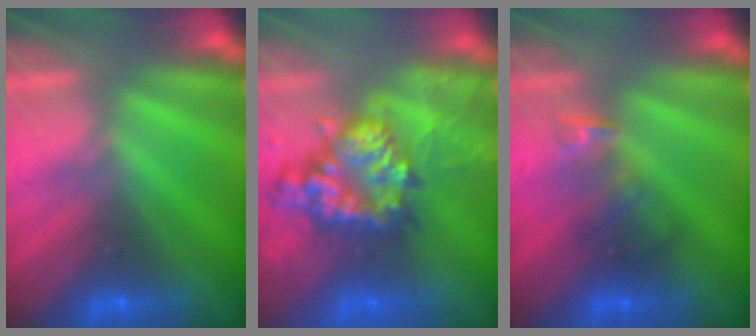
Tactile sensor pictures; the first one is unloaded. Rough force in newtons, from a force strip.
{"total": 8.0}
{"total": 2.4}